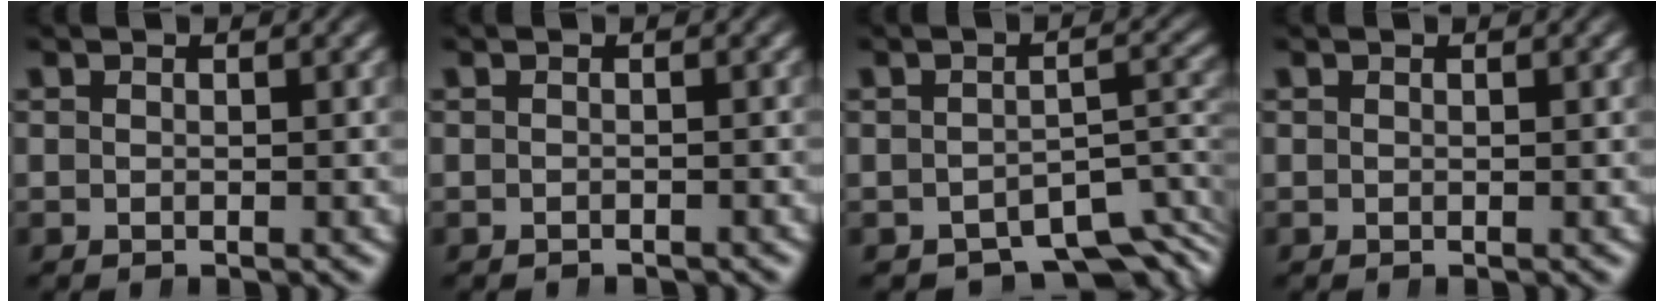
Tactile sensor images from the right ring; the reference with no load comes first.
{"total": 1.1, "force": [-1.1, -0.1, -0.1], "torque": [0.006, -0.005, -0.015]}
{"total": 8.8, "force": [-6.5, 3.8, 4.5], "torque": [-0.023, -0.016, -0.089]}
{"total": 0.0}